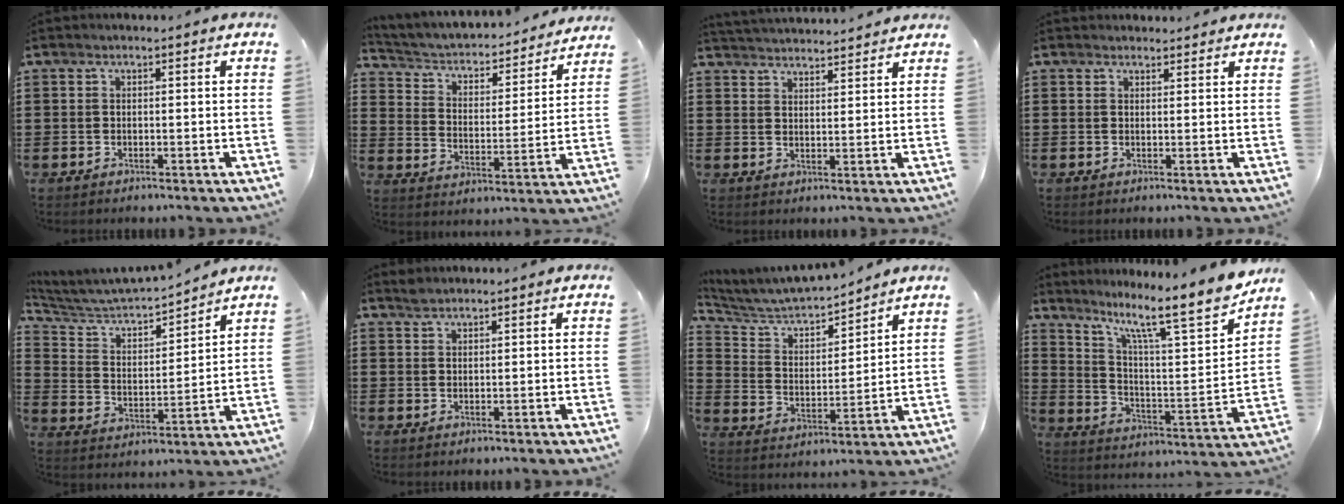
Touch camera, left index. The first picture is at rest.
{"total": 2.9, "force": [2.6, 1.2, 0.8], "torque": [-0.034, -0.025, 0.032]}
{"total": 3.2, "force": [3.2, -0.1, -0.2], "torque": [-0.007, -0.013, 0.058]}
{"total": 1.5, "force": [1.4, 0.6, -0.1], "torque": [-0.001, 0.003, 0.028]}
{"total": 4.9, "force": [4.7, 0.8, 1.1], "torque": [-0.051, -0.038, 0.072]}
{"total": 1.3, "force": [1.3, 0.3, 0.2], "torque": [-0.006, 0.001, 0.024]}
{"total": 5.7, "force": [5.4, 1.0, 1.5], "torque": [-0.058, -0.039, 0.087]}
{"total": 12.2, "force": [9.5, 1.3, 7.6], "torque": [-0.153, -0.067, 0.144]}